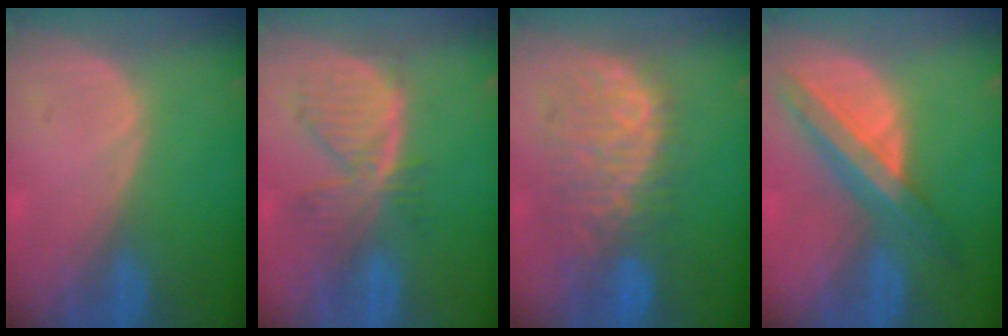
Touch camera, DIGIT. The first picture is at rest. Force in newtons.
{"total": 7.9, "press": 6.9, "slide": 3.9}
{"total": 10.4, "press": 9.4, "slide": 4.6}
{"total": 8.5, "press": 7.2, "slide": 4.4}